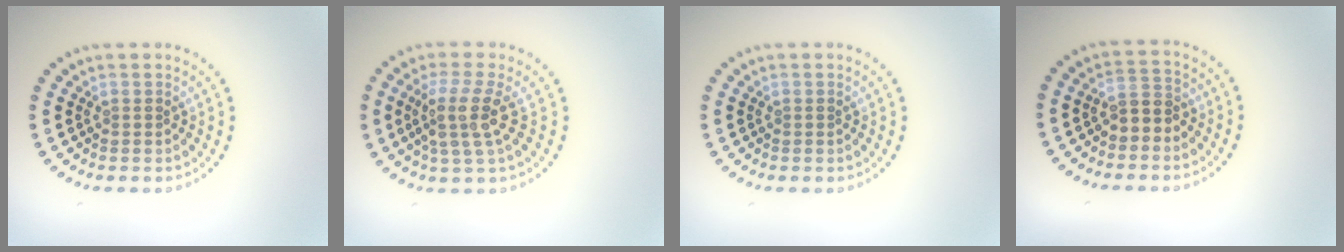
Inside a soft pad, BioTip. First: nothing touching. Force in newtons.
{"total": 3.8, "press": 2.8, "slide": 2.5}
{"total": 0.0}
{"total": 2.4, "press": 2.2, "slide": 1.0}